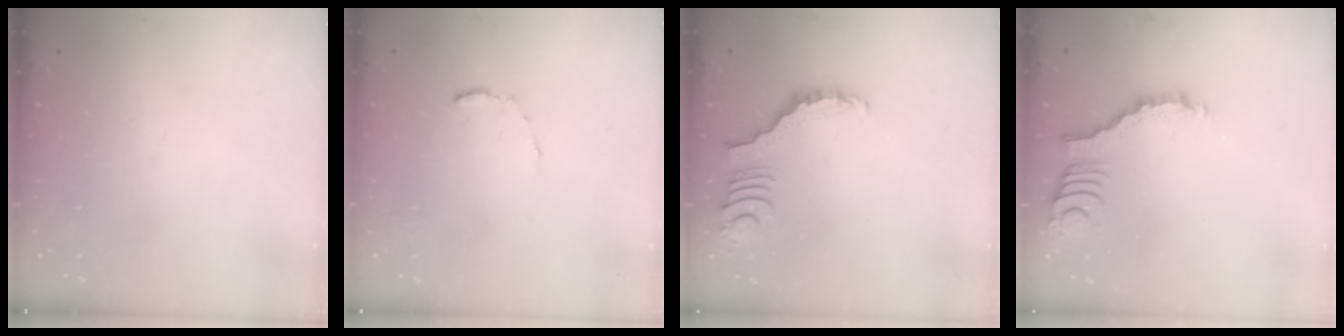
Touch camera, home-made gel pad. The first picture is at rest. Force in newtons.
{"total": 4.6, "press": 4.6, "slide": 0.5}
{"total": 3.7, "press": 3.6, "slide": 0.7}
{"total": 2.7, "press": 2.7, "slide": 0.3}